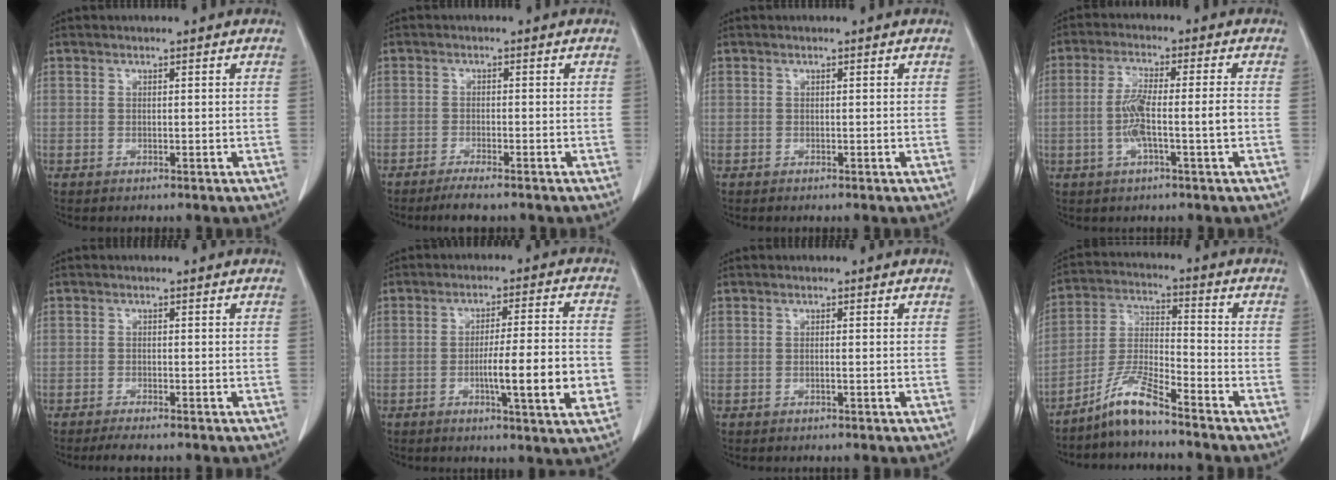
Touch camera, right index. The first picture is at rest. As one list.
[{"total": 3.5, "force": [-2.9, 0.4, 2.0], "torque": [-0.031, -0.006, -0.043]}, {"total": 0.0}, {"total": 6.9, "force": [-1.4, 0.4, 6.7], "torque": [-0.134, 0.008, -0.026]}, {"total": 2.8, "force": [-2.4, 0.4, 1.4], "torque": [-0.020, -0.005, -0.032]}, {"total": 11.3, "force": [-2.8, 0.3, 11.0], "torque": [-0.165, -0.006, -0.045]}, {"total": 0.5, "force": [-0.2, 0.0, 0.5], "torque": [-0.009, 0.001, -0.003]}, {"total": 7.7, "force": [-6.2, 0.2, 4.6], "torque": [-0.101, -0.010, -0.124]}]